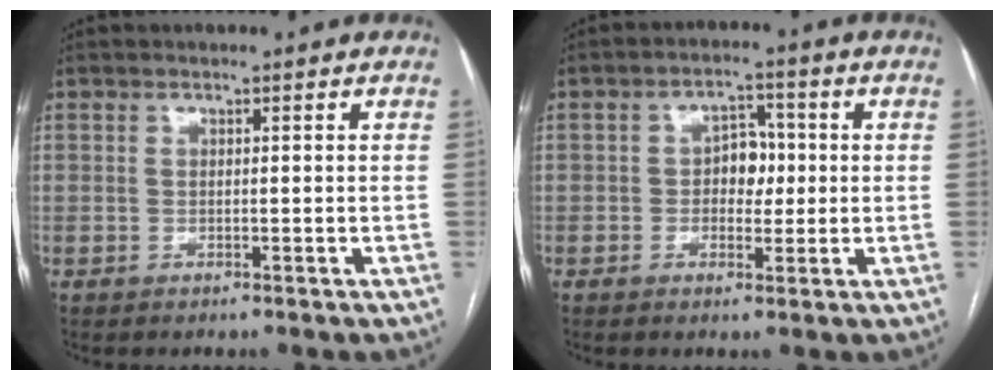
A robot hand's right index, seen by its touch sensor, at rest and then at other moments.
{"total": 4.6, "force": [0.0, 3.0, 3.5], "torque": [-0.051, 0.015, 0.000]}